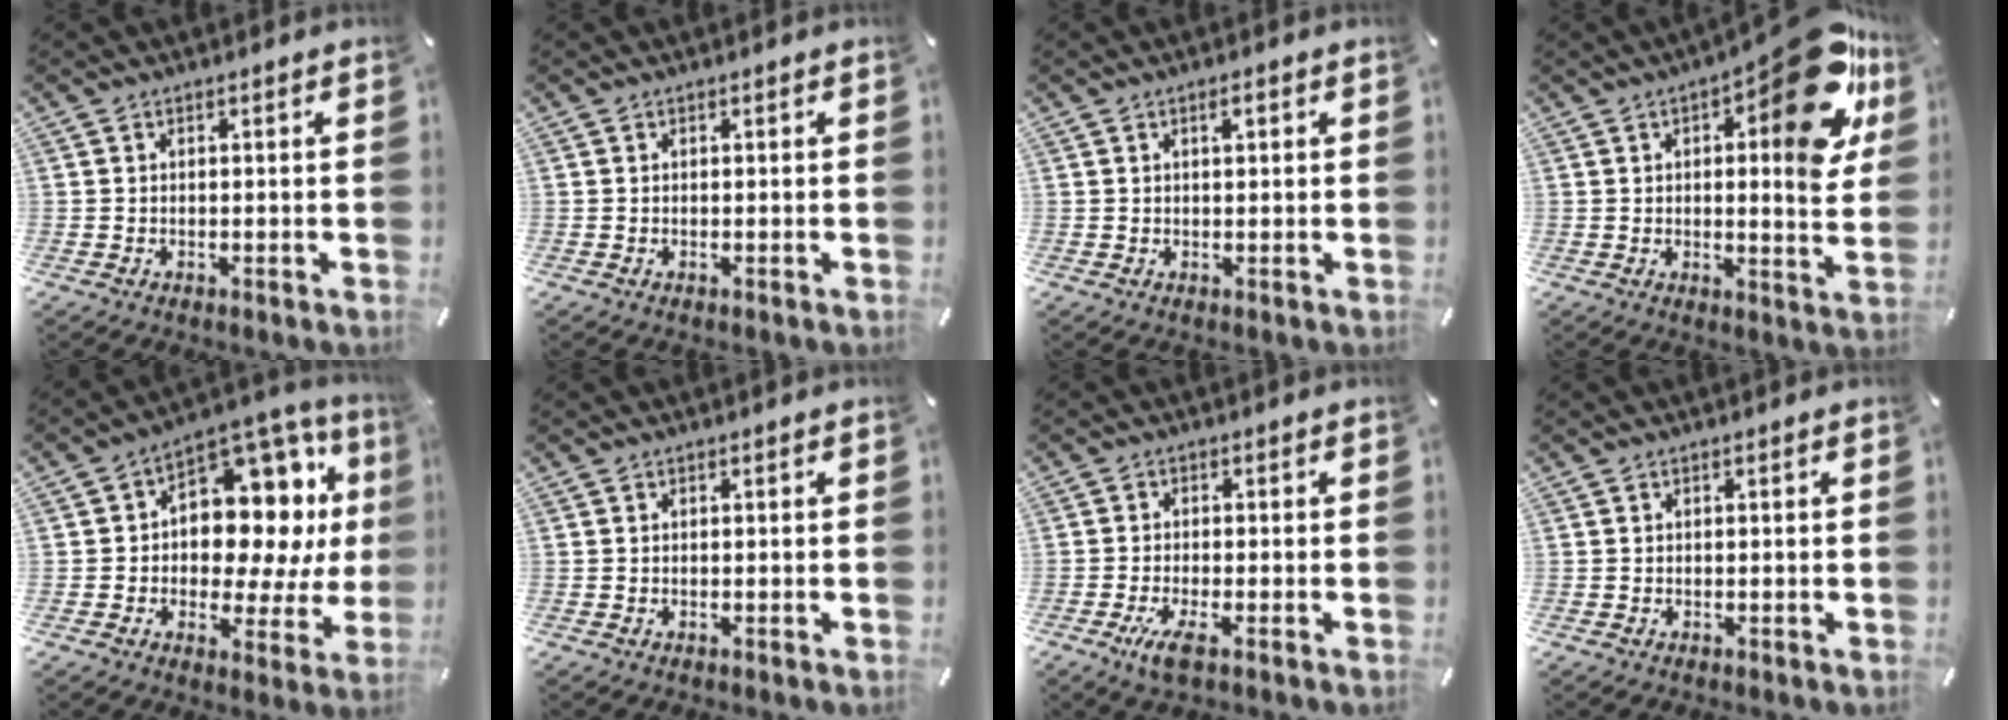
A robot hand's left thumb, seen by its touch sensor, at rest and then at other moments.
{"total": 0.0}
{"total": 1.7, "force": [0.7, 0.7, 1.4], "torque": [-0.021, 0.001, 0.009]}
{"total": 22.0, "force": [10.3, 8.2, 17.6], "torque": [-0.203, -0.083, 0.159]}
{"total": 14.7, "force": [3.6, 10.4, 9.7], "torque": [-0.115, -0.049, 0.065]}
{"total": 0.0}
{"total": 4.6, "force": [-2.1, 1.3, 3.9], "torque": [-0.087, -0.010, -0.039]}
{"total": 0.0}